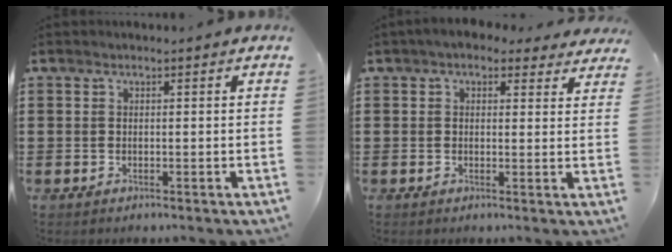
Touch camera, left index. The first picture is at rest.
{"total": 2.9, "force": [2.1, 1.6, 1.0], "torque": [-0.021, -0.002, 0.036]}